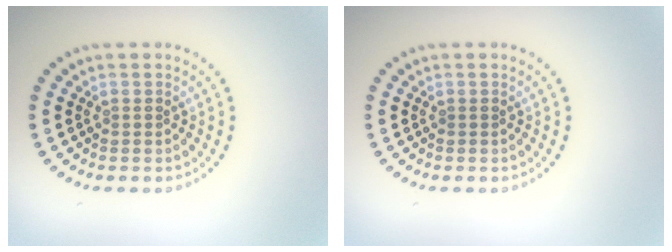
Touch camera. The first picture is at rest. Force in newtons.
{"total": 0.0}